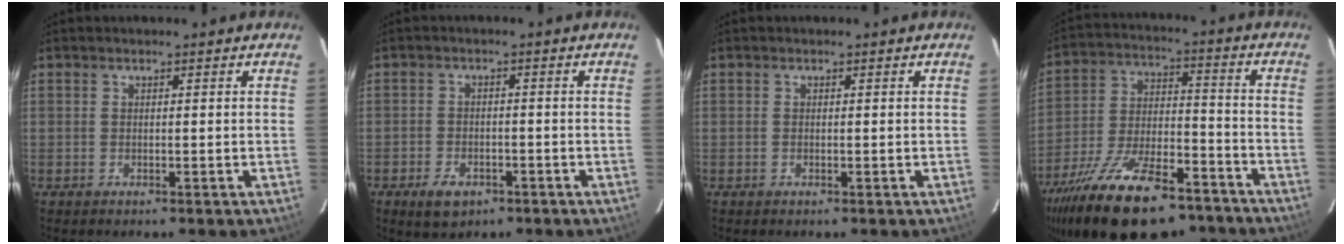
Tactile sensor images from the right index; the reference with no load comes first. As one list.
[{"total": 5.4, "force": [-3.2, 3.3, 2.8], "torque": [-0.070, 0.000, -0.049]}, {"total": 0.0}, {"total": 24.5, "force": [-17.4, 9.6, 14.2], "torque": [-0.268, -0.020, -0.267]}]